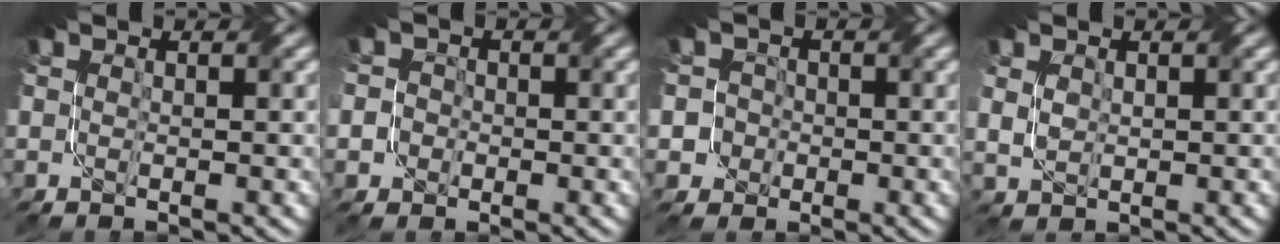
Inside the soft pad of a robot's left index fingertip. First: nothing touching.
{"total": 2.5, "force": [-0.6, 2.2, 0.8], "torque": [0.005, 0.018, -0.035]}
{"total": 3.3, "force": [-1.2, 3.0, 0.6], "torque": [0.007, 0.019, -0.041]}
{"total": 1.3, "force": [0.3, 0.8, 0.9], "torque": [-0.031, 0.002, 0.012]}